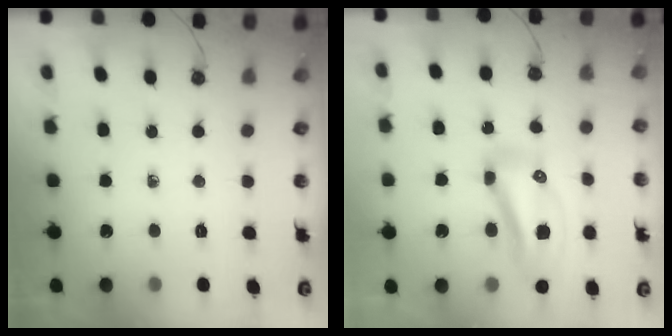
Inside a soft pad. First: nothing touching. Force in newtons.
{"total": 12.0, "press": 11.9, "slide": 1.5}